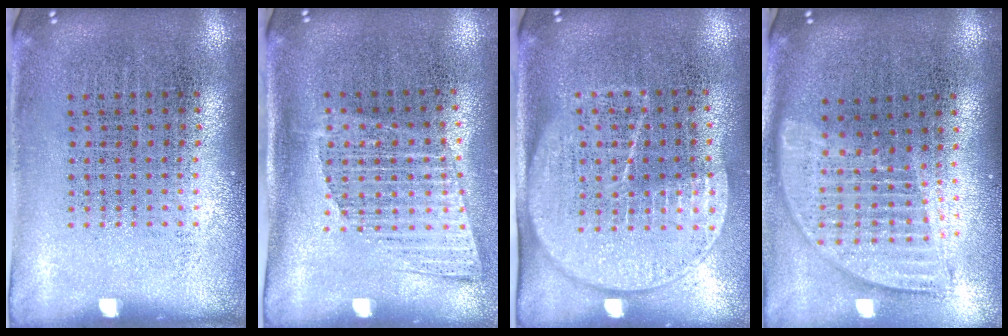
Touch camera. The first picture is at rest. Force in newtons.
{"total": 1.4, "press": 1.1, "slide": 0.9}
{"total": 1.8, "press": 1.5, "slide": 1.0}
{"total": 1.8, "press": 1.5, "slide": 1.0}